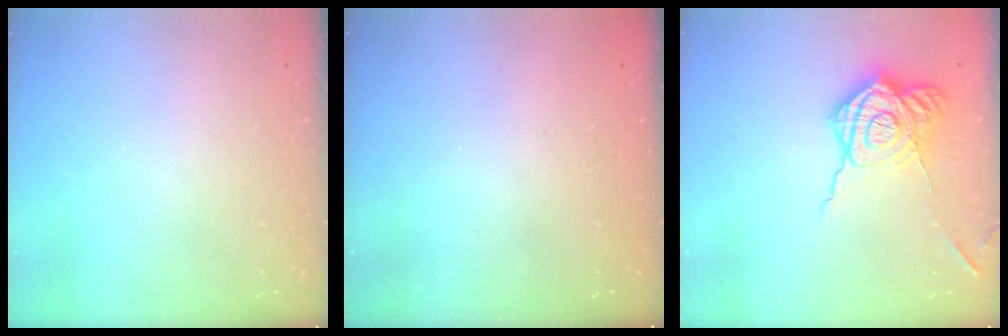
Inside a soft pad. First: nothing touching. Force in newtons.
{"total": 2.3, "press": 2.2, "slide": 0.8}
{"total": 18.6, "press": 18.6, "slide": 1.4}